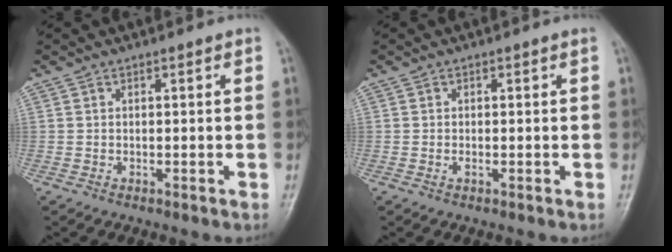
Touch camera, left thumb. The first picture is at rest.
{"total": 0.8, "force": [-0.2, 0.5, 0.6], "torque": [-0.011, 0.001, -0.006]}